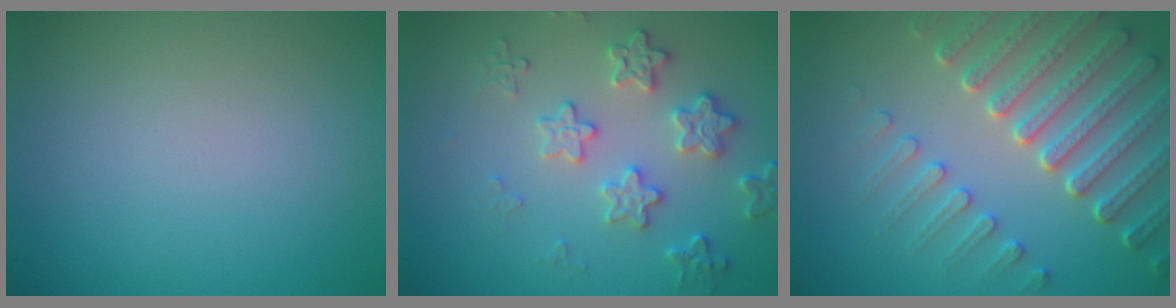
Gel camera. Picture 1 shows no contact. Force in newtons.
{"total": 3.8, "press": 3.5, "slide": 1.7}
{"total": 6.8, "press": 5.4, "slide": 4.1}